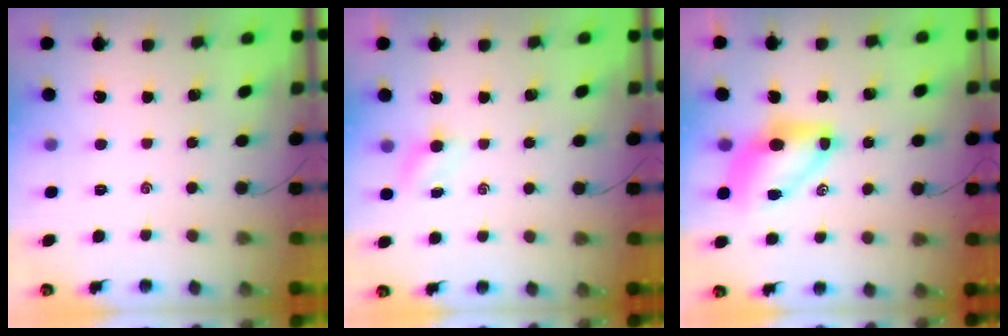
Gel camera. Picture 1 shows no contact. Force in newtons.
{"total": 3.5, "press": 3.5, "slide": 0.8}
{"total": 8.4, "press": 8.2, "slide": 1.8}